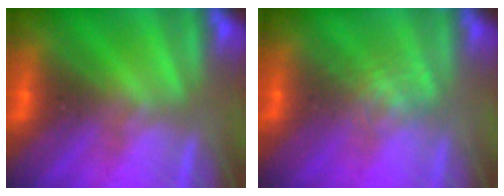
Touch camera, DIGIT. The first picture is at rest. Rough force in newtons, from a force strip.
{"total": 2.0}